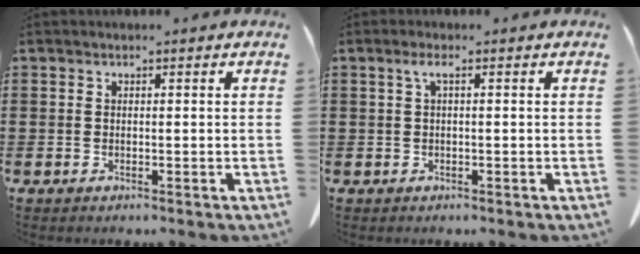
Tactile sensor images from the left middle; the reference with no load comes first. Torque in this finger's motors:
{"motor_torque": [0.40, -0.43, 0.24, 0.03]}